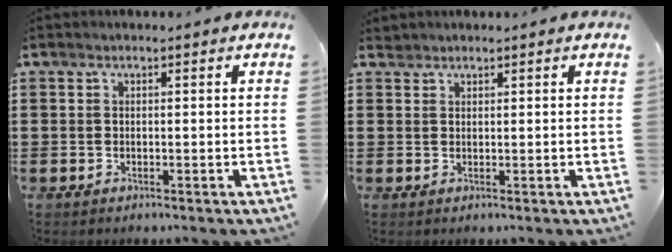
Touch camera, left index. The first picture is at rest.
{"total": 0.9, "force": [0.9, 0.3, 0.0], "torque": [-0.003, 0.001, 0.018]}